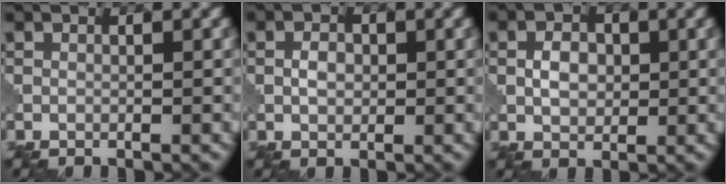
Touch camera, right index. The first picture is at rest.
{"total": 1.7, "force": [0.0, 1.2, 1.2], "torque": [-0.022, 0.003, -0.003]}
{"total": 2.6, "force": [0.1, 1.8, 1.9], "torque": [-0.034, 0.003, 0.000]}